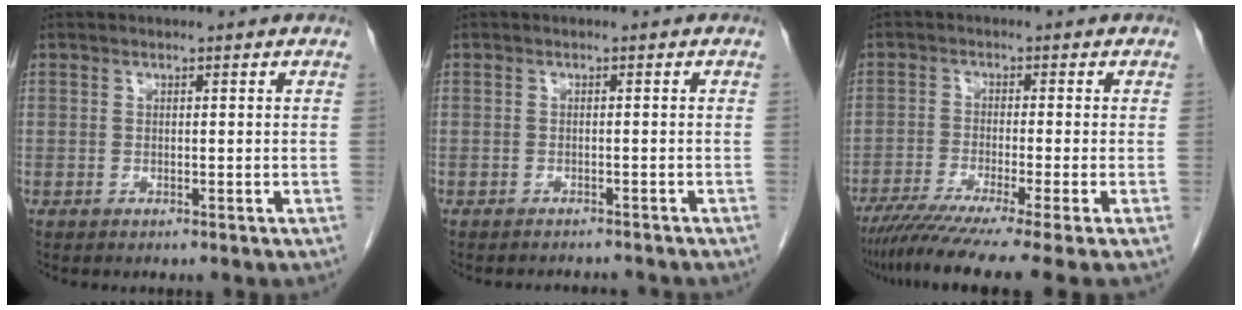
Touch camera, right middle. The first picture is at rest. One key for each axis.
{"total": 3.9, "fx": -3.8, "fy": 0.6, "fz": 0.6, "tx": -0.003, "ty": -0.006, "tz": -0.046}
{"total": 12.2, "fx": -9.5, "fy": -1.6, "fz": 7.3, "tx": -0.106, "ty": -0.038, "tz": -0.149}